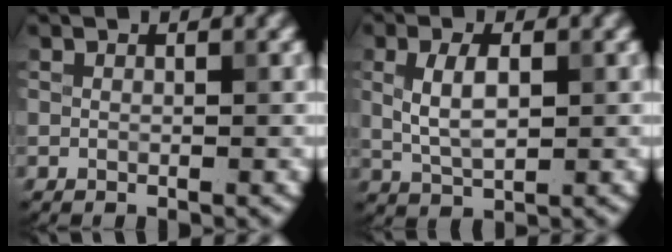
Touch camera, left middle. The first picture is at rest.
{"total": 3.5, "force": [0.5, 1.7, 3.0], "torque": [-0.066, 0.000, 0.012]}